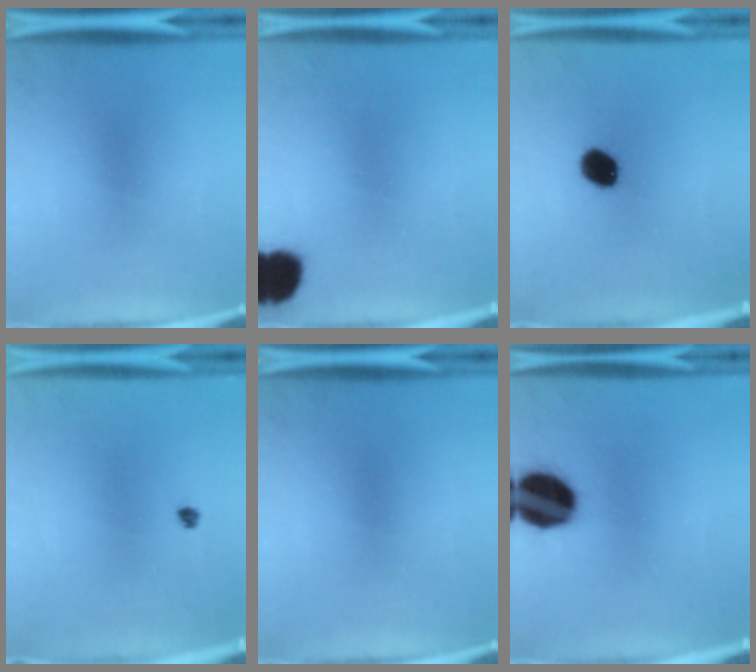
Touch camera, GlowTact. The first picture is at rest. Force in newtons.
{"total": 8.3}
{"total": 7.8}
{"total": 1.0}
{"total": 0.0}
{"total": 16.7}